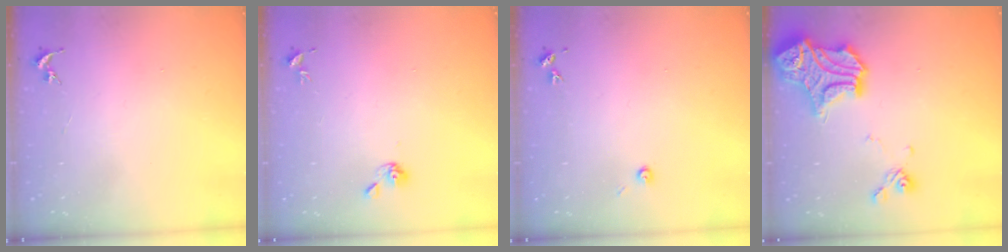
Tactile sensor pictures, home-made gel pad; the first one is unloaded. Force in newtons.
{"total": 4.8, "press": 4.8, "slide": 0.8}
{"total": 3.2, "press": 3.2, "slide": 0.3}
{"total": 17.9, "press": 17.9, "slide": 0.7}